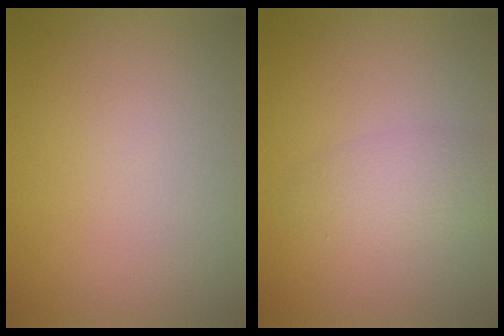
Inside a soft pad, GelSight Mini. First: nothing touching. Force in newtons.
{"total": 2.7, "press": 2.7, "slide": 0.2}